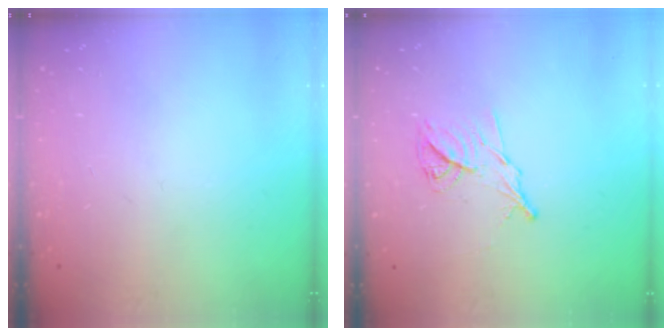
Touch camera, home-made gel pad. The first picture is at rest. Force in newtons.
{"total": 10.0, "press": 10.0, "slide": 0.1}